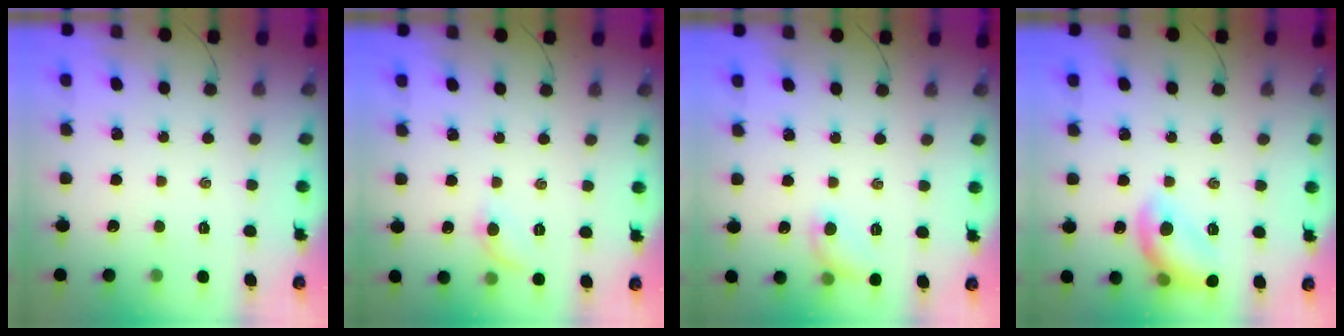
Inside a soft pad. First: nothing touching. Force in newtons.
{"total": 5.8, "press": 5.6, "slide": 1.4}
{"total": 6.4, "press": 6.3, "slide": 0.8}
{"total": 13.0, "press": 12.9, "slide": 1.0}